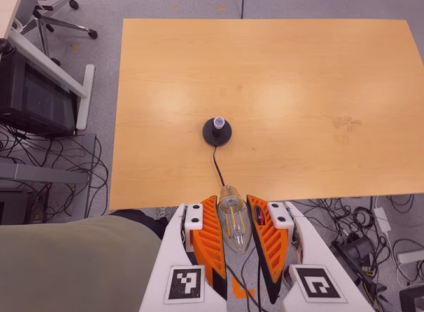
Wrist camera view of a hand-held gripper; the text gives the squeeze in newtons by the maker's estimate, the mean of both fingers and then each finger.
{"total": 19.2, "left": 21.3, "right": 17.1}